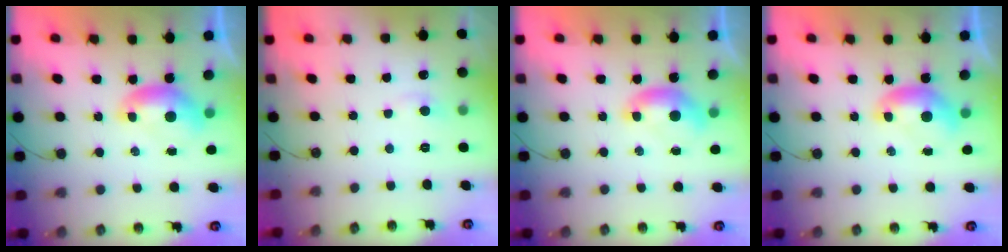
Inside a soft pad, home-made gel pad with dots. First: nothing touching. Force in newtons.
{"total": 0.6, "press": 0.2, "slide": 0.5}
{"total": 0.6, "press": 0.0, "slide": 0.6}
{"total": 0.0}